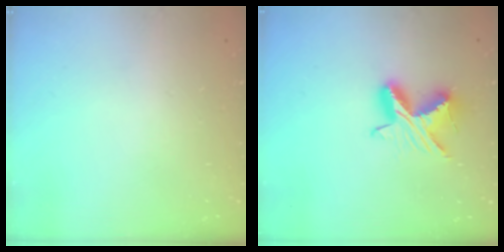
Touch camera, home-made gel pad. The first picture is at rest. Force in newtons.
{"total": 9.2, "press": 9.2, "slide": 0.4}